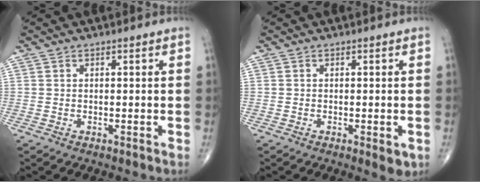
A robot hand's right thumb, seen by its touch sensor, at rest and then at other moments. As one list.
[{"total": 2.7, "force": [-0.9, 1.0, 2.3], "torque": [-0.026, -0.005, -0.010]}]